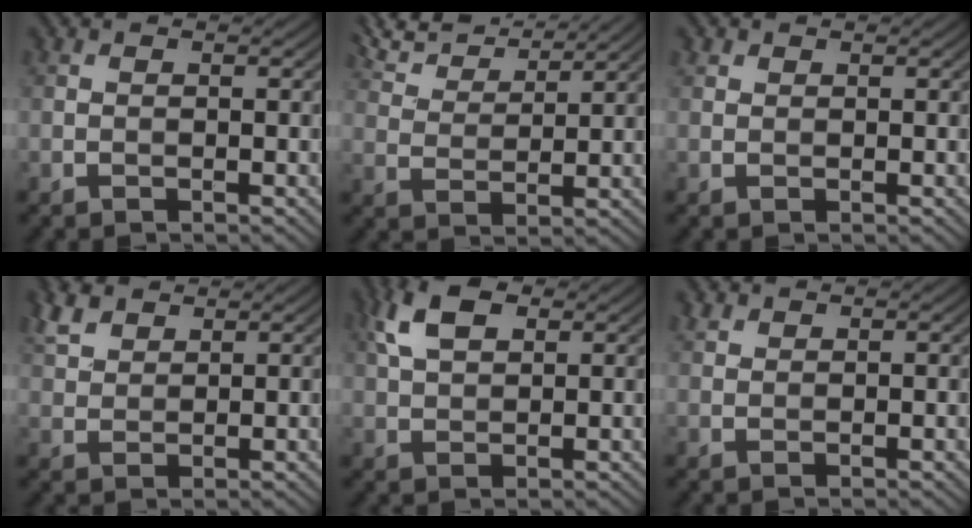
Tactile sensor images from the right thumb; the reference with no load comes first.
{"total": 9.0, "force": [7.8, 2.0, 4.1], "torque": [-0.103, 0.016, 0.137]}
{"total": 0.8, "force": [0.6, 0.5, 0.2], "torque": [-0.004, 0.003, 0.013]}
{"total": 4.3, "force": [3.0, 2.3, 2.1], "torque": [-0.055, 0.009, 0.064]}
{"total": 6.2, "force": [2.9, 3.2, 4.4], "torque": [-0.103, 0.012, 0.054]}
{"total": 1.5, "force": [1.2, 0.8, 0.4], "torque": [-0.012, 0.005, 0.026]}